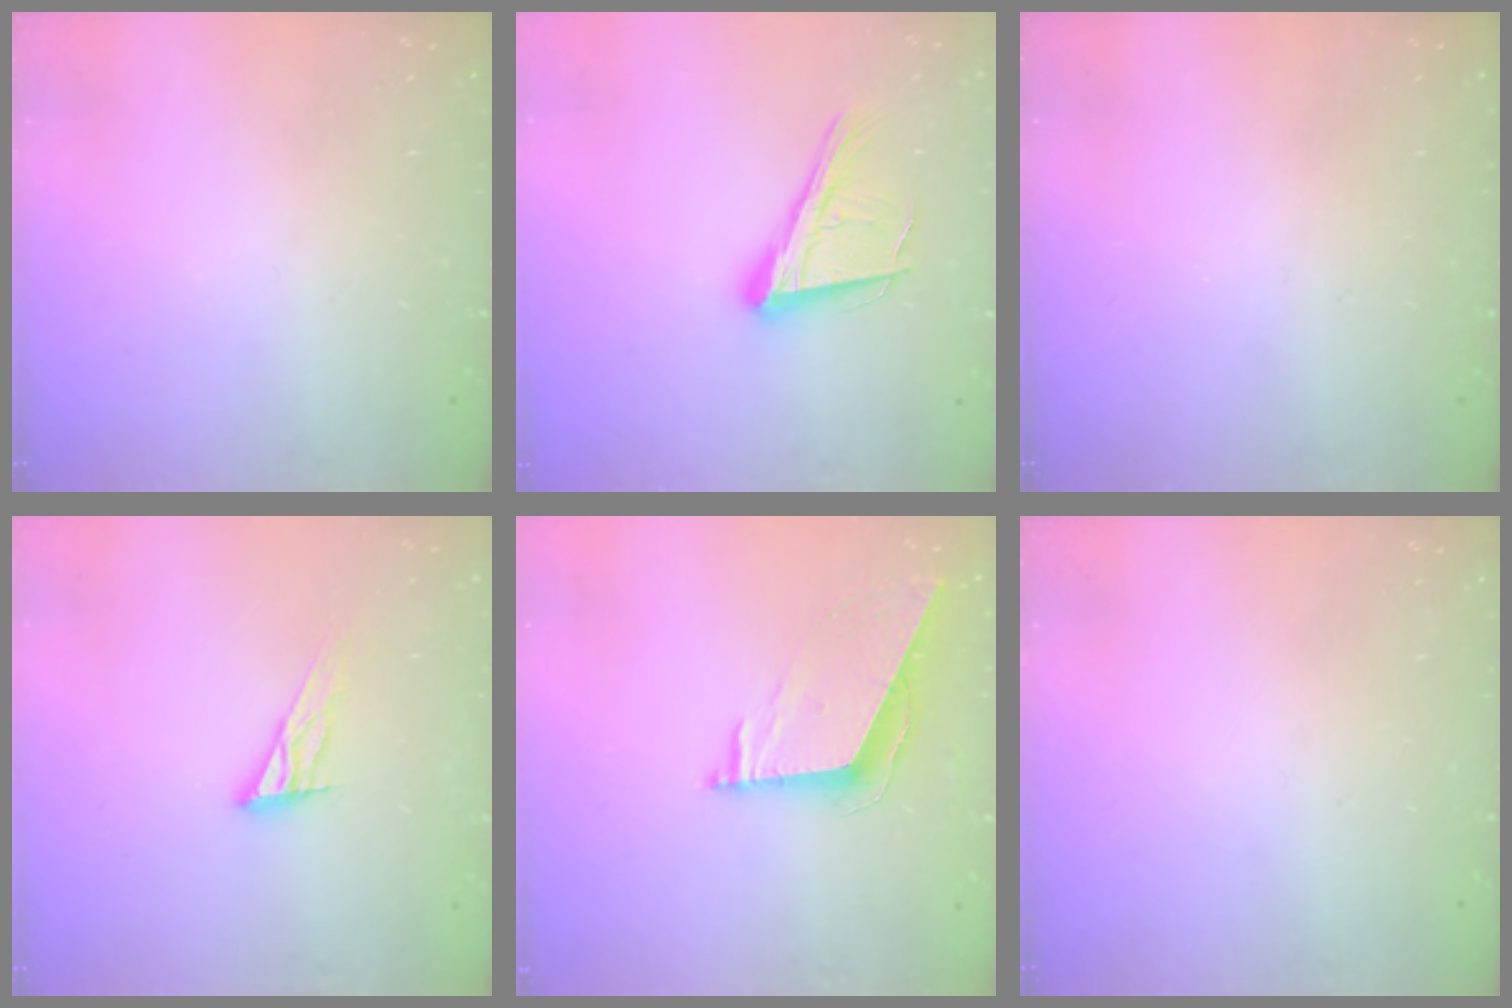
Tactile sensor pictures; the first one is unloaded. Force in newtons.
{"total": 17.0, "press": 16.5, "slide": 3.9}
{"total": 0.0}
{"total": 9.2, "press": 9.1, "slide": 0.7}
{"total": 7.5, "press": 7.5, "slide": 0.1}
{"total": 0.0}